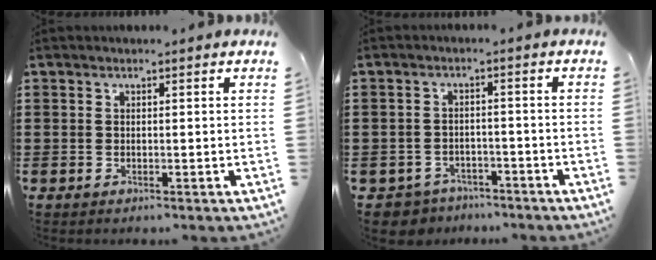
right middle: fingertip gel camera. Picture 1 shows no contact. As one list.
[{"total": 3.2, "force": [-3.0, 1.0, -0.3], "torque": [-0.013, -0.003, -0.070]}]